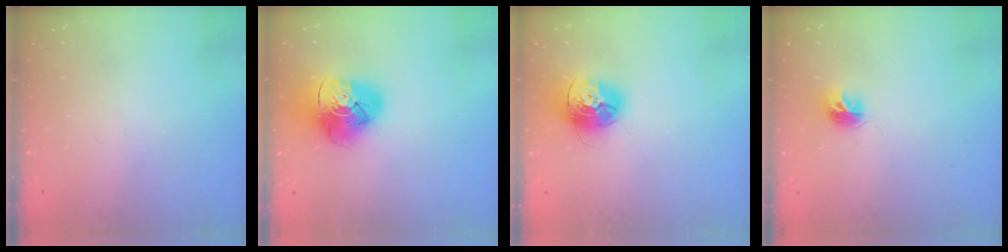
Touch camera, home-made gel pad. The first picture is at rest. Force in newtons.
{"total": 13.8, "press": 13.7, "slide": 1.4}
{"total": 14.8, "press": 14.7, "slide": 1.4}
{"total": 7.5, "press": 7.5, "slide": 0.4}